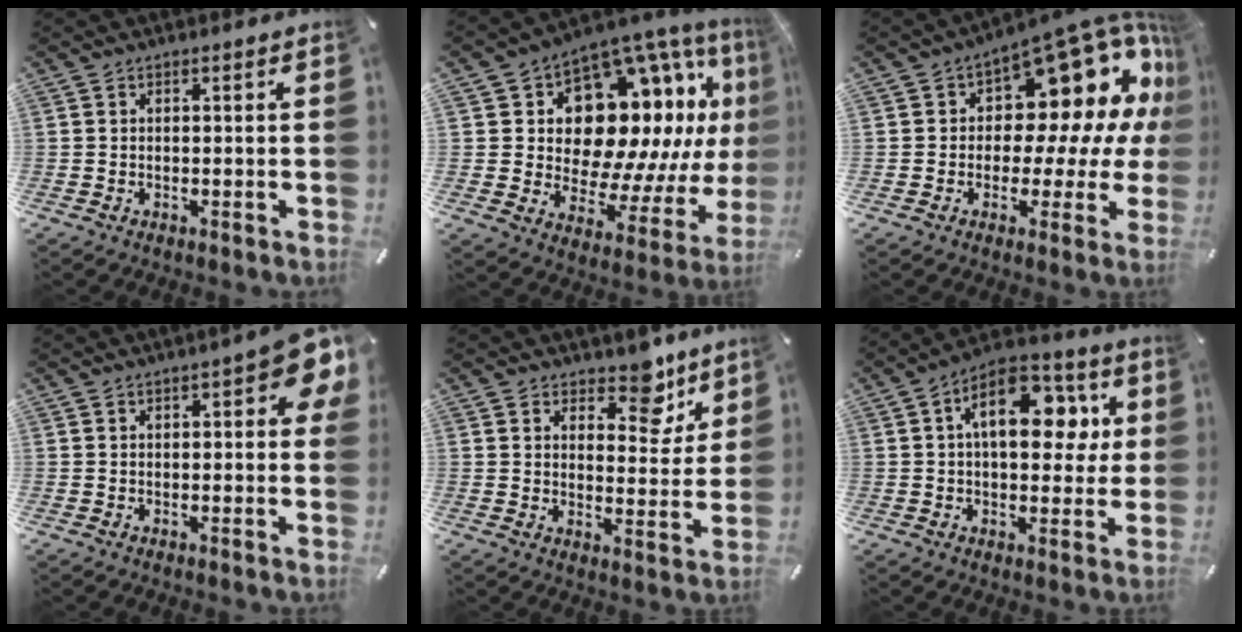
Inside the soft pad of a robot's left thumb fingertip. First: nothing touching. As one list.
[{"total": 17.8, "force": [7.1, 12.2, 10.8], "torque": [-0.169, -0.080, 0.136]}, {"total": 16.8, "force": [8.6, 9.1, 11.2], "torque": [-0.143, -0.088, 0.142]}, {"total": 9.0, "force": [3.5, 3.4, 7.5], "torque": [-0.096, -0.012, 0.056]}, {"total": 10.1, "force": [7.5, 5.1, 4.3], "torque": [-0.033, -0.058, 0.127]}, {"total": 15.3, "force": [4.5, 9.0, 11.5], "torque": [-0.170, -0.004, 0.077]}]